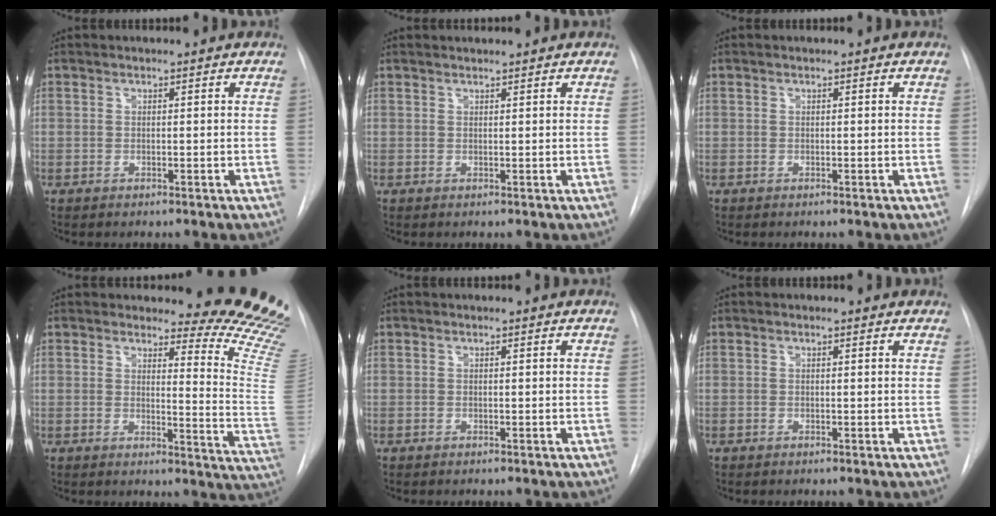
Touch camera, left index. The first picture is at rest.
{"total": 1.7, "force": [1.6, -0.2, 0.3], "torque": [-0.002, 0.015, 0.031]}
{"total": 0.0}
{"total": 14.4, "force": [14.2, -0.6, 2.8], "torque": [-0.022, -0.165, 0.137]}
{"total": 0.0}
{"total": 1.3, "force": [1.2, 0.3, 0.3], "torque": [-0.013, 0.008, 0.008]}